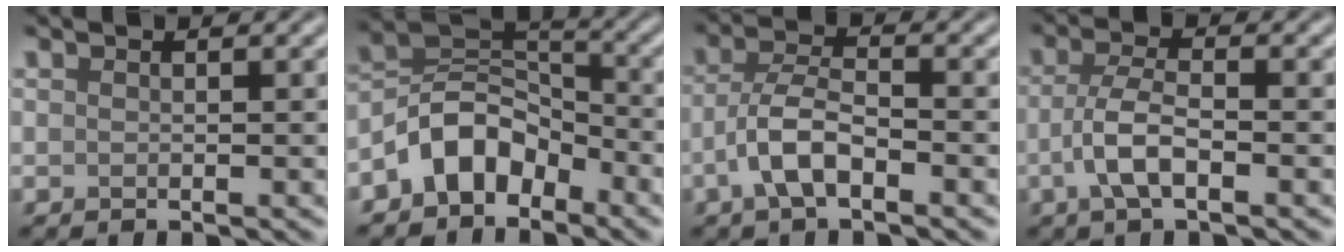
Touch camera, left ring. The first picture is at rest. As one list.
[{"total": 5.8, "force": [-3.6, 3.6, 2.8], "torque": [-0.035, 0.011, -0.079]}, {"total": 4.2, "force": [-1.9, 1.7, 3.4], "torque": [-0.068, 0.008, -0.046]}, {"total": 3.6, "force": [-1.3, 1.3, 3.1], "torque": [-0.068, 0.002, -0.031]}]